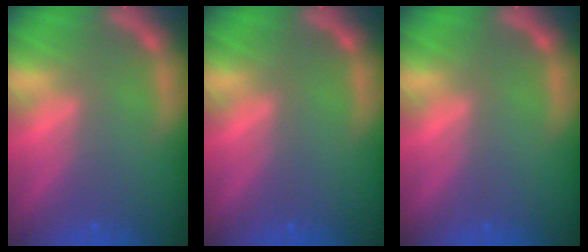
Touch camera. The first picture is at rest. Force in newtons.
{"total": 0.0}
{"total": 0.0}